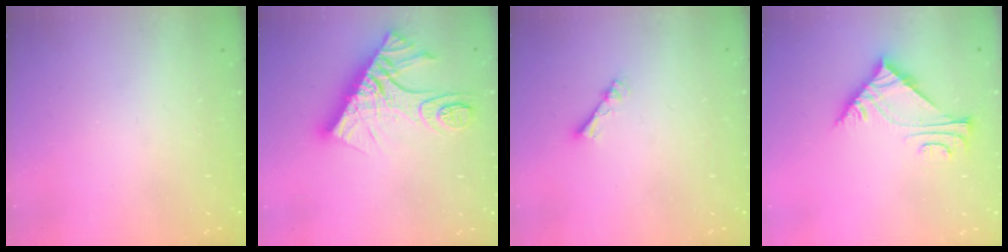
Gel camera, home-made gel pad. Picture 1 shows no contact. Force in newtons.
{"total": 15.8, "press": 15.8, "slide": 1.4}
{"total": 2.3, "press": 2.2, "slide": 0.4}
{"total": 7.0, "press": 7.0, "slide": 0.1}